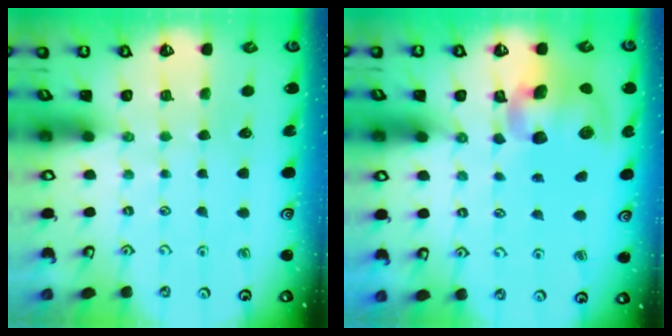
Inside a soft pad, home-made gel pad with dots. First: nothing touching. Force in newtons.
{"total": 13.3, "press": 13.1, "slide": 2.3}